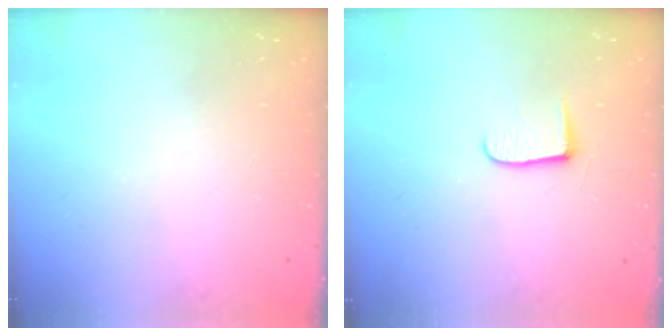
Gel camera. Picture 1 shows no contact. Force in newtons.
{"total": 7.4, "press": 7.4, "slide": 0.6}